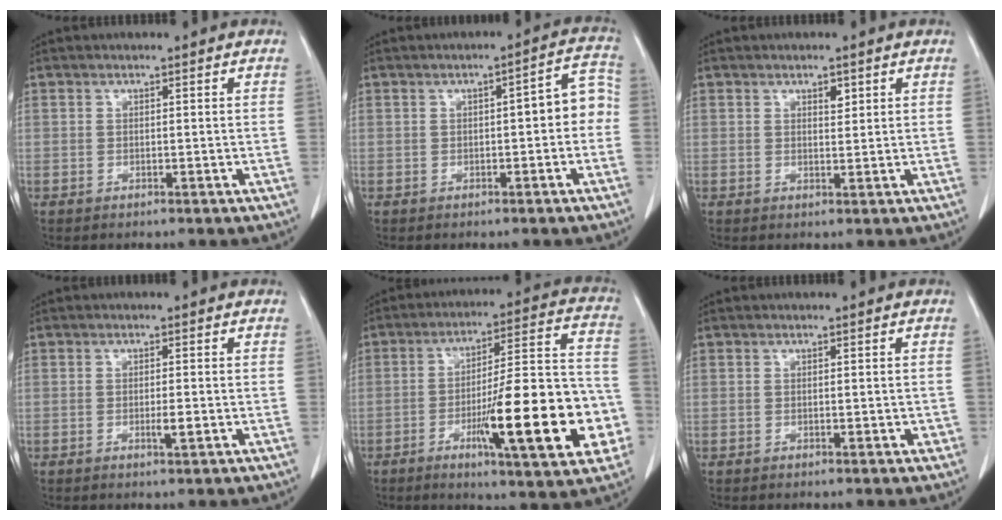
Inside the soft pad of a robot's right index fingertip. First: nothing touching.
{"total": 5.4, "force": [-0.5, 1.7, 5.1], "torque": [-0.057, 0.032, -0.008]}
{"total": 1.5, "force": [0.9, 0.7, 1.0], "torque": [-0.014, -0.004, 0.013]}
{"total": 1.9, "force": [-0.5, 0.2, 1.8], "torque": [-0.033, -0.004, -0.007]}
{"total": 21.2, "force": [-6.4, 3.3, 20.0], "torque": [-0.254, 0.013, -0.087]}
{"total": 1.1, "force": [-0.2, 0.5, 1.0], "torque": [-0.013, 0.001, -0.001]}